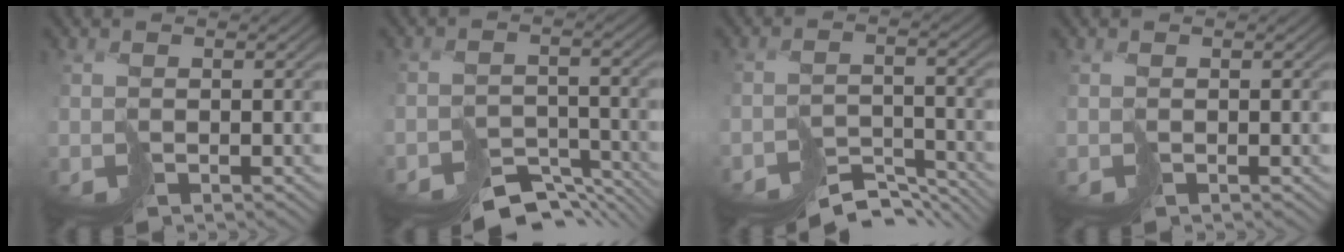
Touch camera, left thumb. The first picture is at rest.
{"total": 7.8, "force": [-7.3, 2.4, 1.4], "torque": [-0.010, -0.012, -0.101]}
{"total": 7.4, "force": [-7.3, 1.2, 0.8], "torque": [0.003, -0.004, -0.107]}
{"total": 0.0}